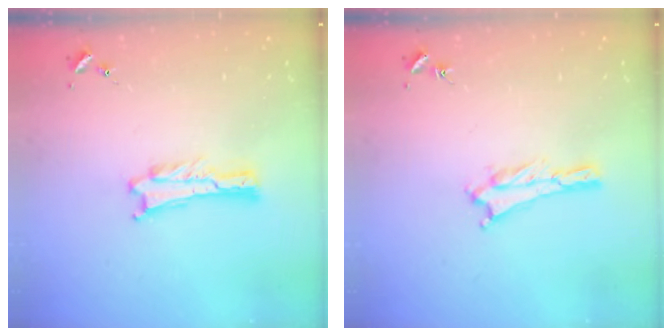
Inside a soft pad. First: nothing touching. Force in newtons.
{"total": 1.2, "press": 1.1, "slide": 0.2}